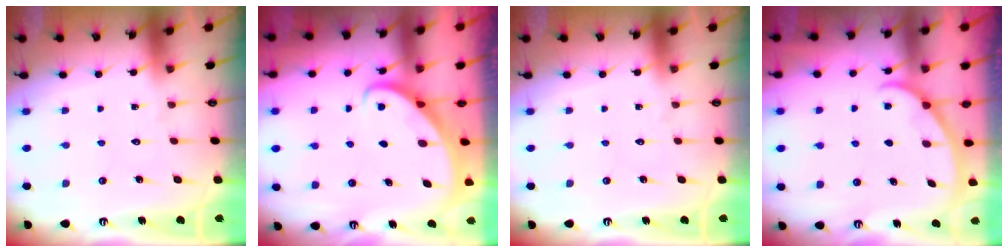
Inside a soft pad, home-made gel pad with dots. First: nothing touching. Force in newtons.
{"total": 2.7, "press": 2.7, "slide": 0.3}
{"total": 0.0}
{"total": 1.0, "press": 1.0, "slide": 0.2}